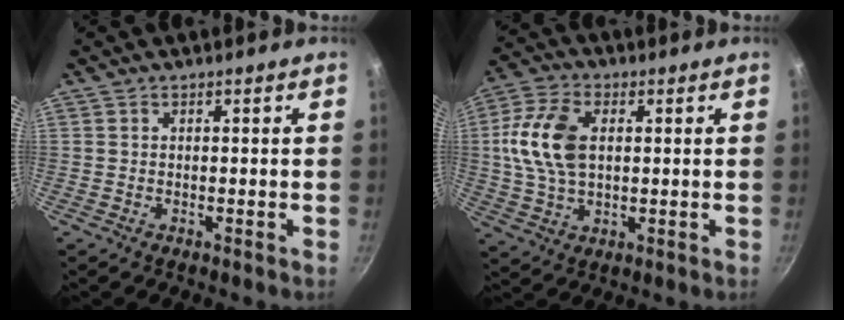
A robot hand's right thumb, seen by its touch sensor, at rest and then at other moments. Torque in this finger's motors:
{"motor_torque": [0.05, 0.48, 0.25, -0.08, 0.12]}